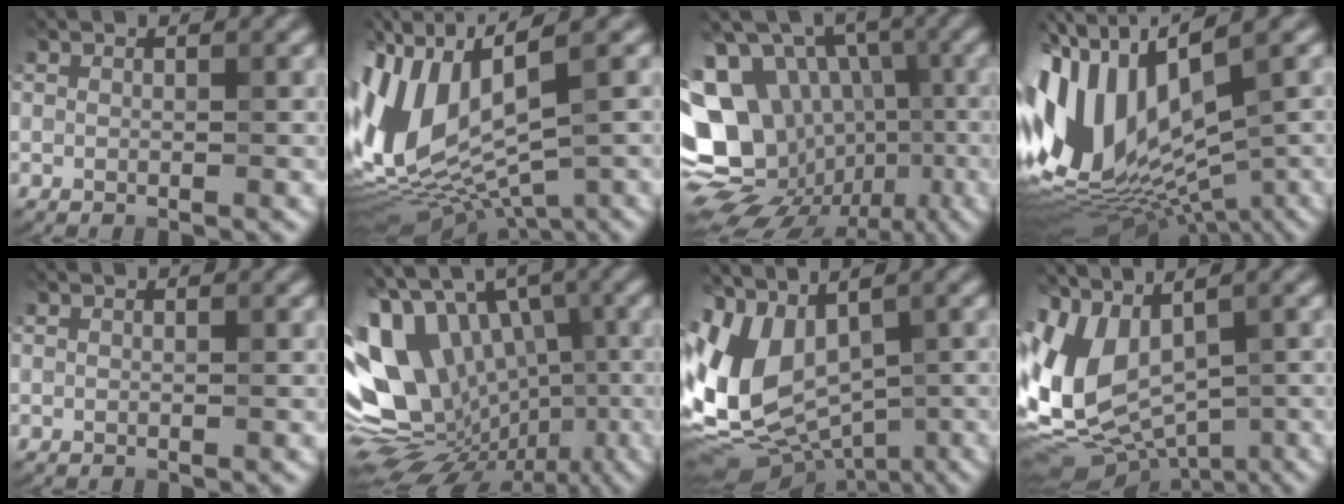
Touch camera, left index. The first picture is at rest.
{"total": 13.6, "force": [0.6, 6.1, 12.2], "torque": [-0.270, 0.000, 0.032]}
{"total": 16.3, "force": [-2.0, 13.3, 9.2], "torque": [-0.187, 0.002, -0.030]}
{"total": 15.0, "force": [-0.5, 6.7, 13.4], "torque": [-0.280, 0.010, 0.007]}
{"total": 0.0}
{"total": 17.0, "force": [-1.7, 11.9, 12.1], "torque": [-0.211, 0.007, -0.011]}
{"total": 9.9, "force": [-0.3, 6.4, 7.6], "torque": [-0.144, -0.019, 0.004]}
{"total": 9.0, "force": [-0.1, 5.7, 6.9], "torque": [-0.133, -0.019, 0.011]}